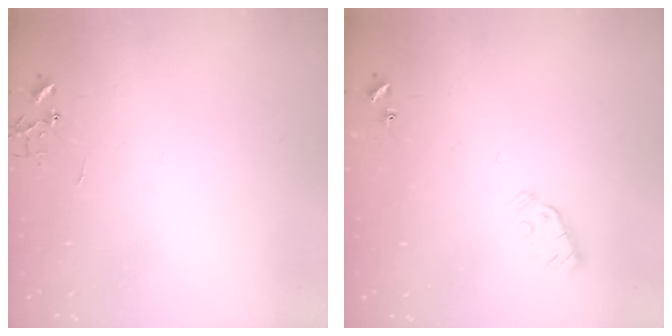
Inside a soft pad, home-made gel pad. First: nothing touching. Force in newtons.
{"total": 3.6, "press": 3.4, "slide": 0.9}